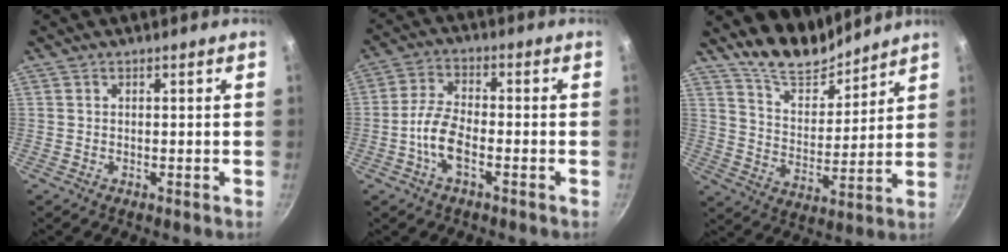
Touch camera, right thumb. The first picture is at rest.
{"total": 7.1, "force": [-2.6, 3.1, 5.9], "torque": [-0.118, 0.024, -0.059]}
{"total": 10.9, "force": [9.8, 3.9, 2.5], "torque": [-0.010, -0.083, 0.173]}